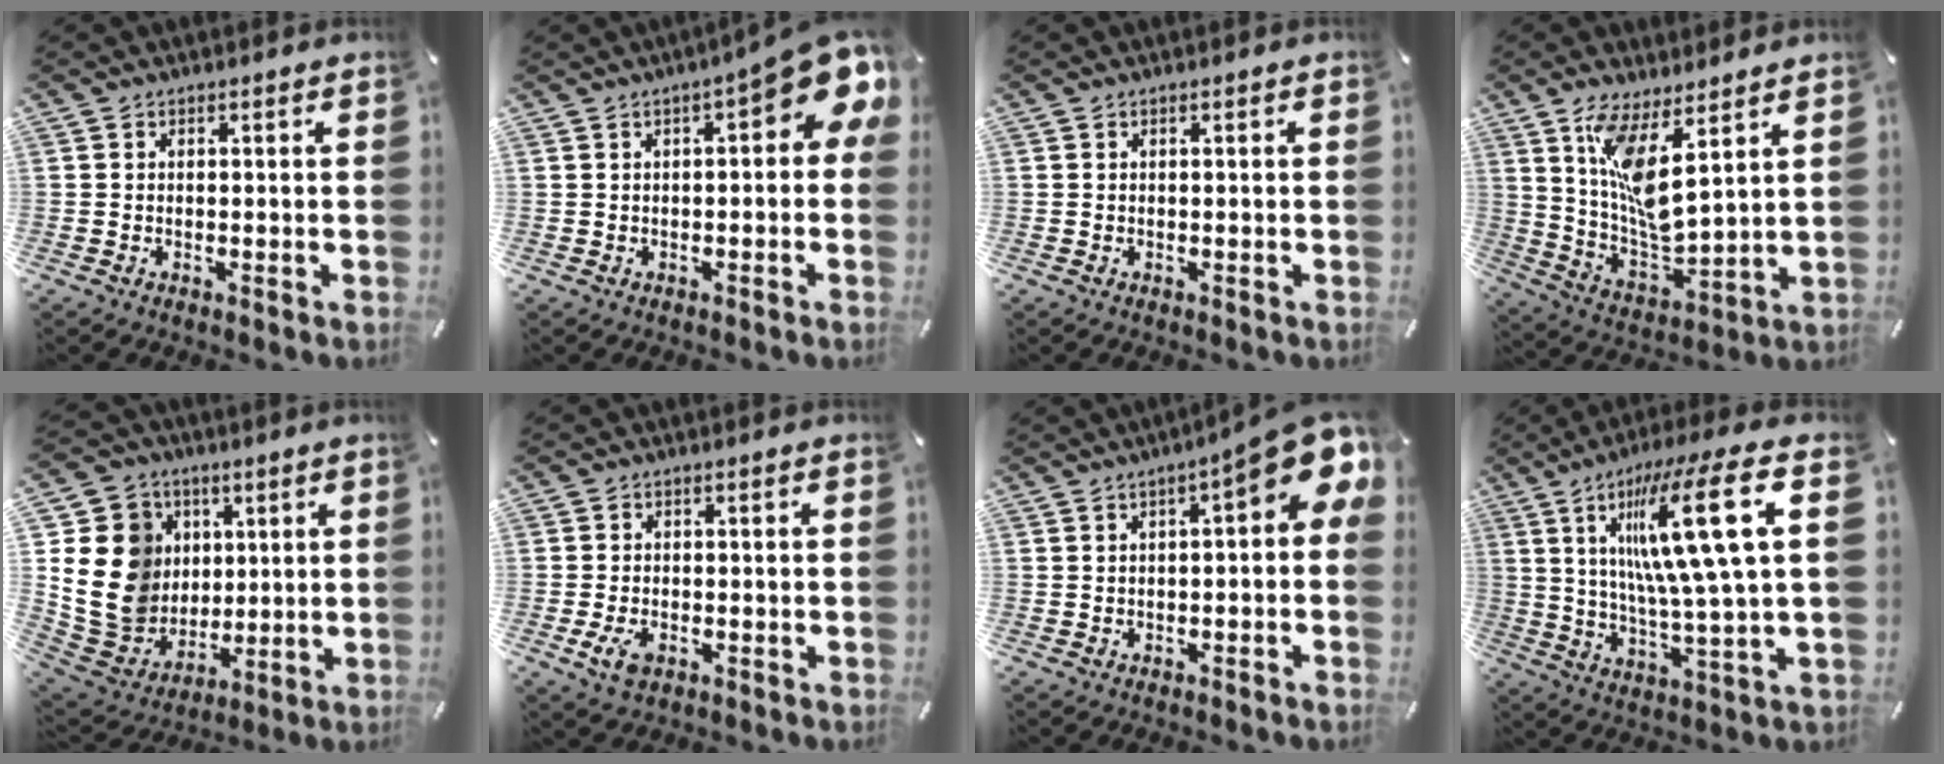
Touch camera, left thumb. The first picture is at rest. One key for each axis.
{"total": 10.7, "fx": 4.7, "fy": 3.2, "fz": 9.1, "tx": -0.115, "ty": -0.039, "tz": 0.078}
{"total": 0.0}
{"total": 12.1, "fx": 7.1, "fy": 3.6, "fz": 9.1, "tx": -0.195, "ty": -0.053, "tz": 0.126}
{"total": 17.8, "fx": 2.4, "fy": 16.2, "fz": 7.0, "tx": -0.148, "ty": -0.008, "tz": 0.056}
{"total": 3.6, "fx": -1.5, "fy": 2.5, "fz": 2.2, "tx": -0.057, "ty": -0.001, "tz": -0.029}
{"total": 10.3, "fx": 4.3, "fy": 2.6, "fz": 9.0, "tx": -0.122, "ty": -0.041, "tz": 0.072}
{"total": 20.6, "fx": 6.1, "fy": 3.4, "fz": 19.3, "tx": -0.347, "ty": -0.018, "tz": 0.073}